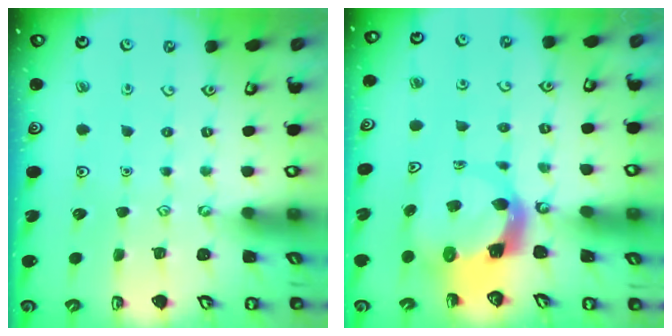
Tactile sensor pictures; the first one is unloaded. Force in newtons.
{"total": 4.7, "press": 4.6, "slide": 0.7}